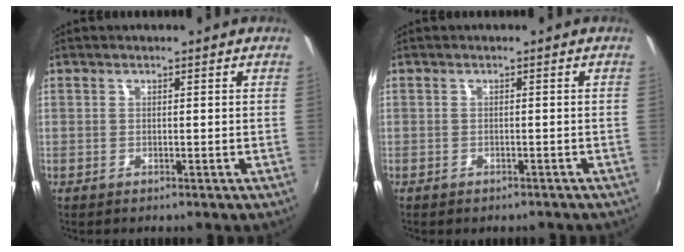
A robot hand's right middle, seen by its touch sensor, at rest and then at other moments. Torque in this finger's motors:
{"motor_torque": [1.01, -1.13, 0.30, 0.06]}